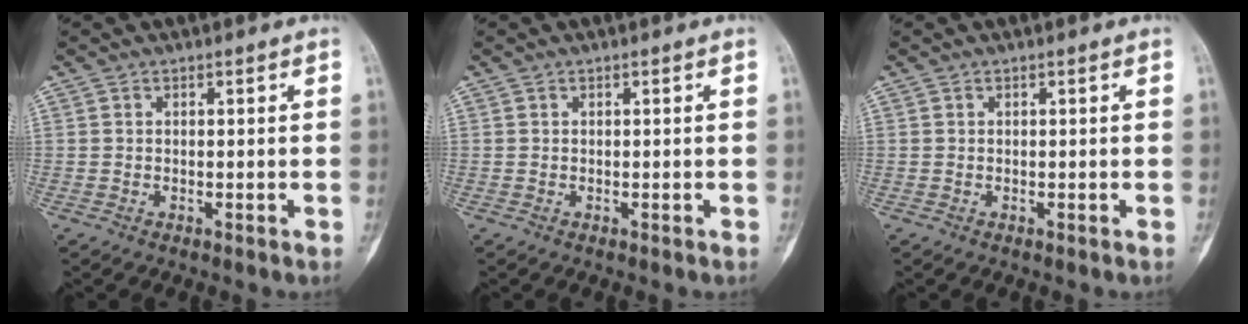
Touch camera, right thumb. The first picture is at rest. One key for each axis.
{"total": 0.0}
{"total": 0.0}